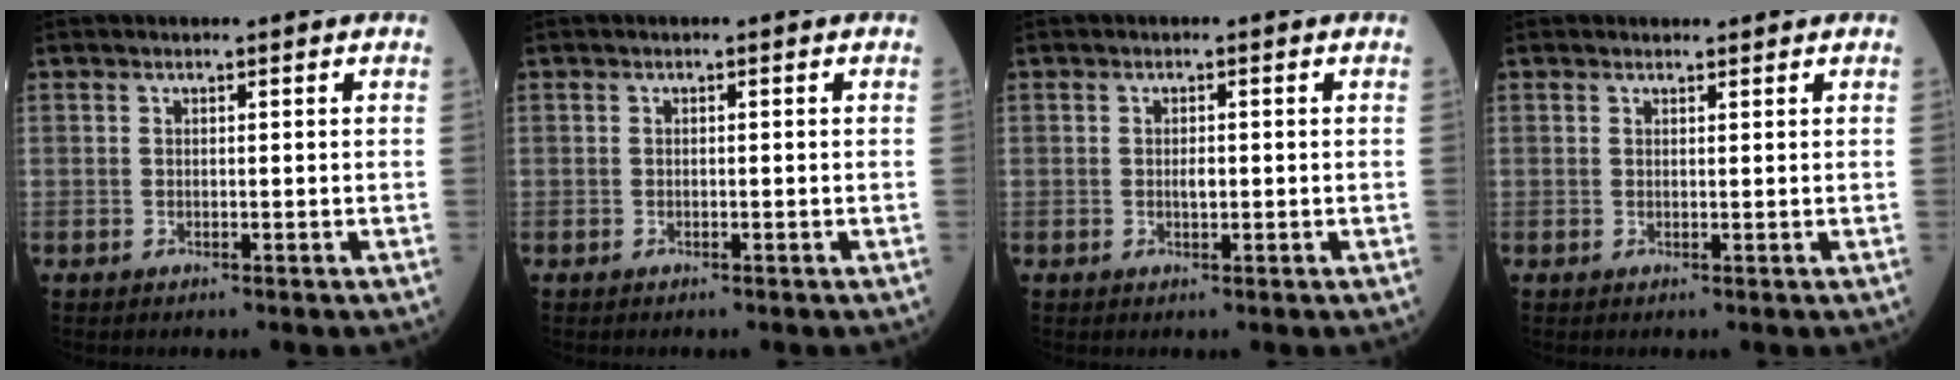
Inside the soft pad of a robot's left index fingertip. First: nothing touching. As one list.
[{"total": 0.0}, {"total": 1.0, "force": [-0.2, 0.4, 0.9], "torque": [-0.016, -0.004, -0.004]}, {"total": 1.0, "force": [0.9, 0.3, 0.0], "torque": [-0.005, 0.000, 0.013]}]